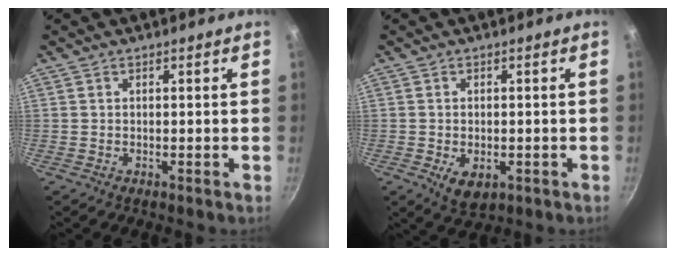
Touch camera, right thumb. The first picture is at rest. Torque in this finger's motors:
{"motor_torque": [-0.35, 0.23, 0.17, 0.30, 0.01]}